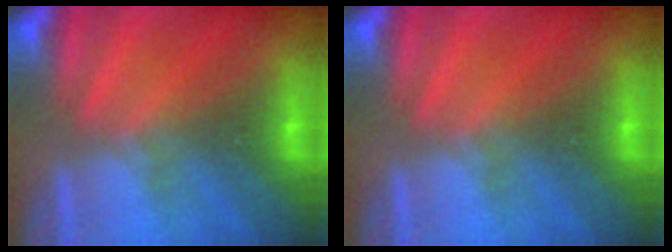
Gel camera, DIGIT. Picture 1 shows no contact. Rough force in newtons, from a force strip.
{"total": 0.0}